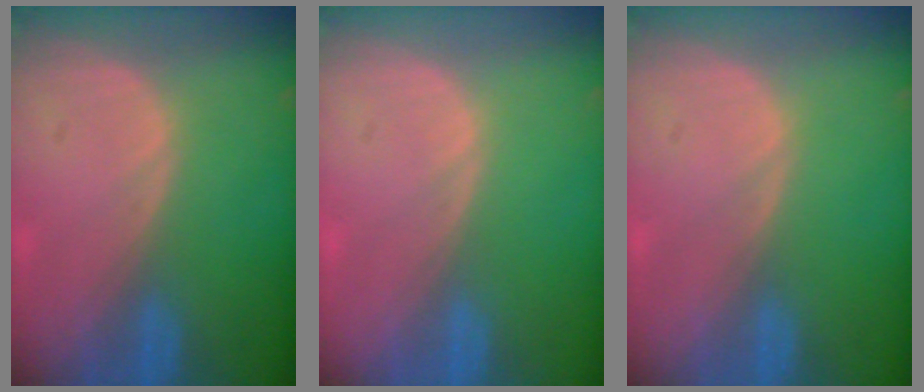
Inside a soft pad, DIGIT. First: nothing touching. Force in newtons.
{"total": 0.0}
{"total": 0.0}